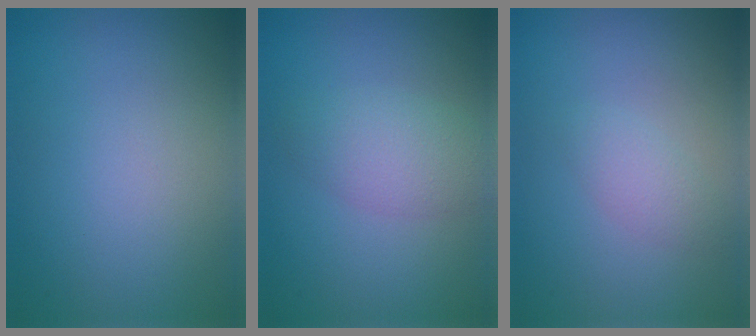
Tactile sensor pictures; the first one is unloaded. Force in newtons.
{"total": 3.0, "press": 3.0, "slide": 0.2}
{"total": 1.4, "press": 1.4, "slide": 0.1}